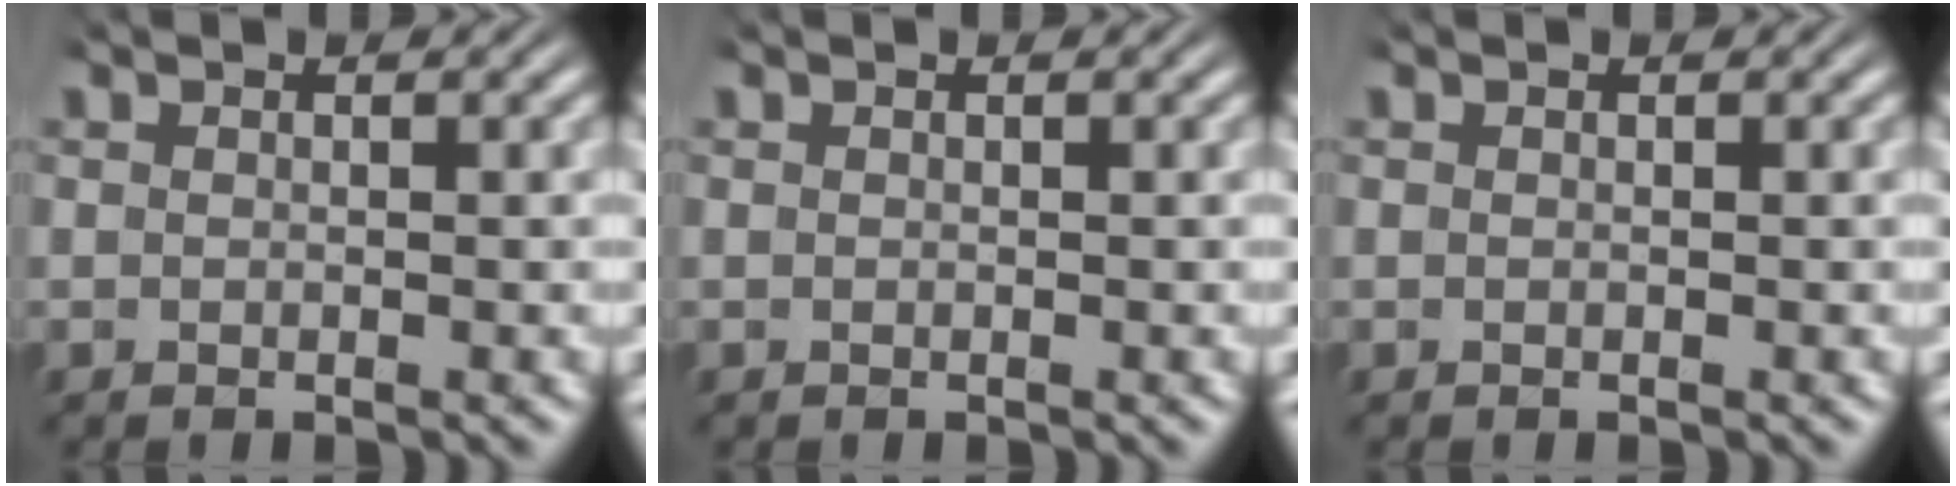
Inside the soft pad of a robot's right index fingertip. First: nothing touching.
{"total": 0.0}
{"total": 0.0}